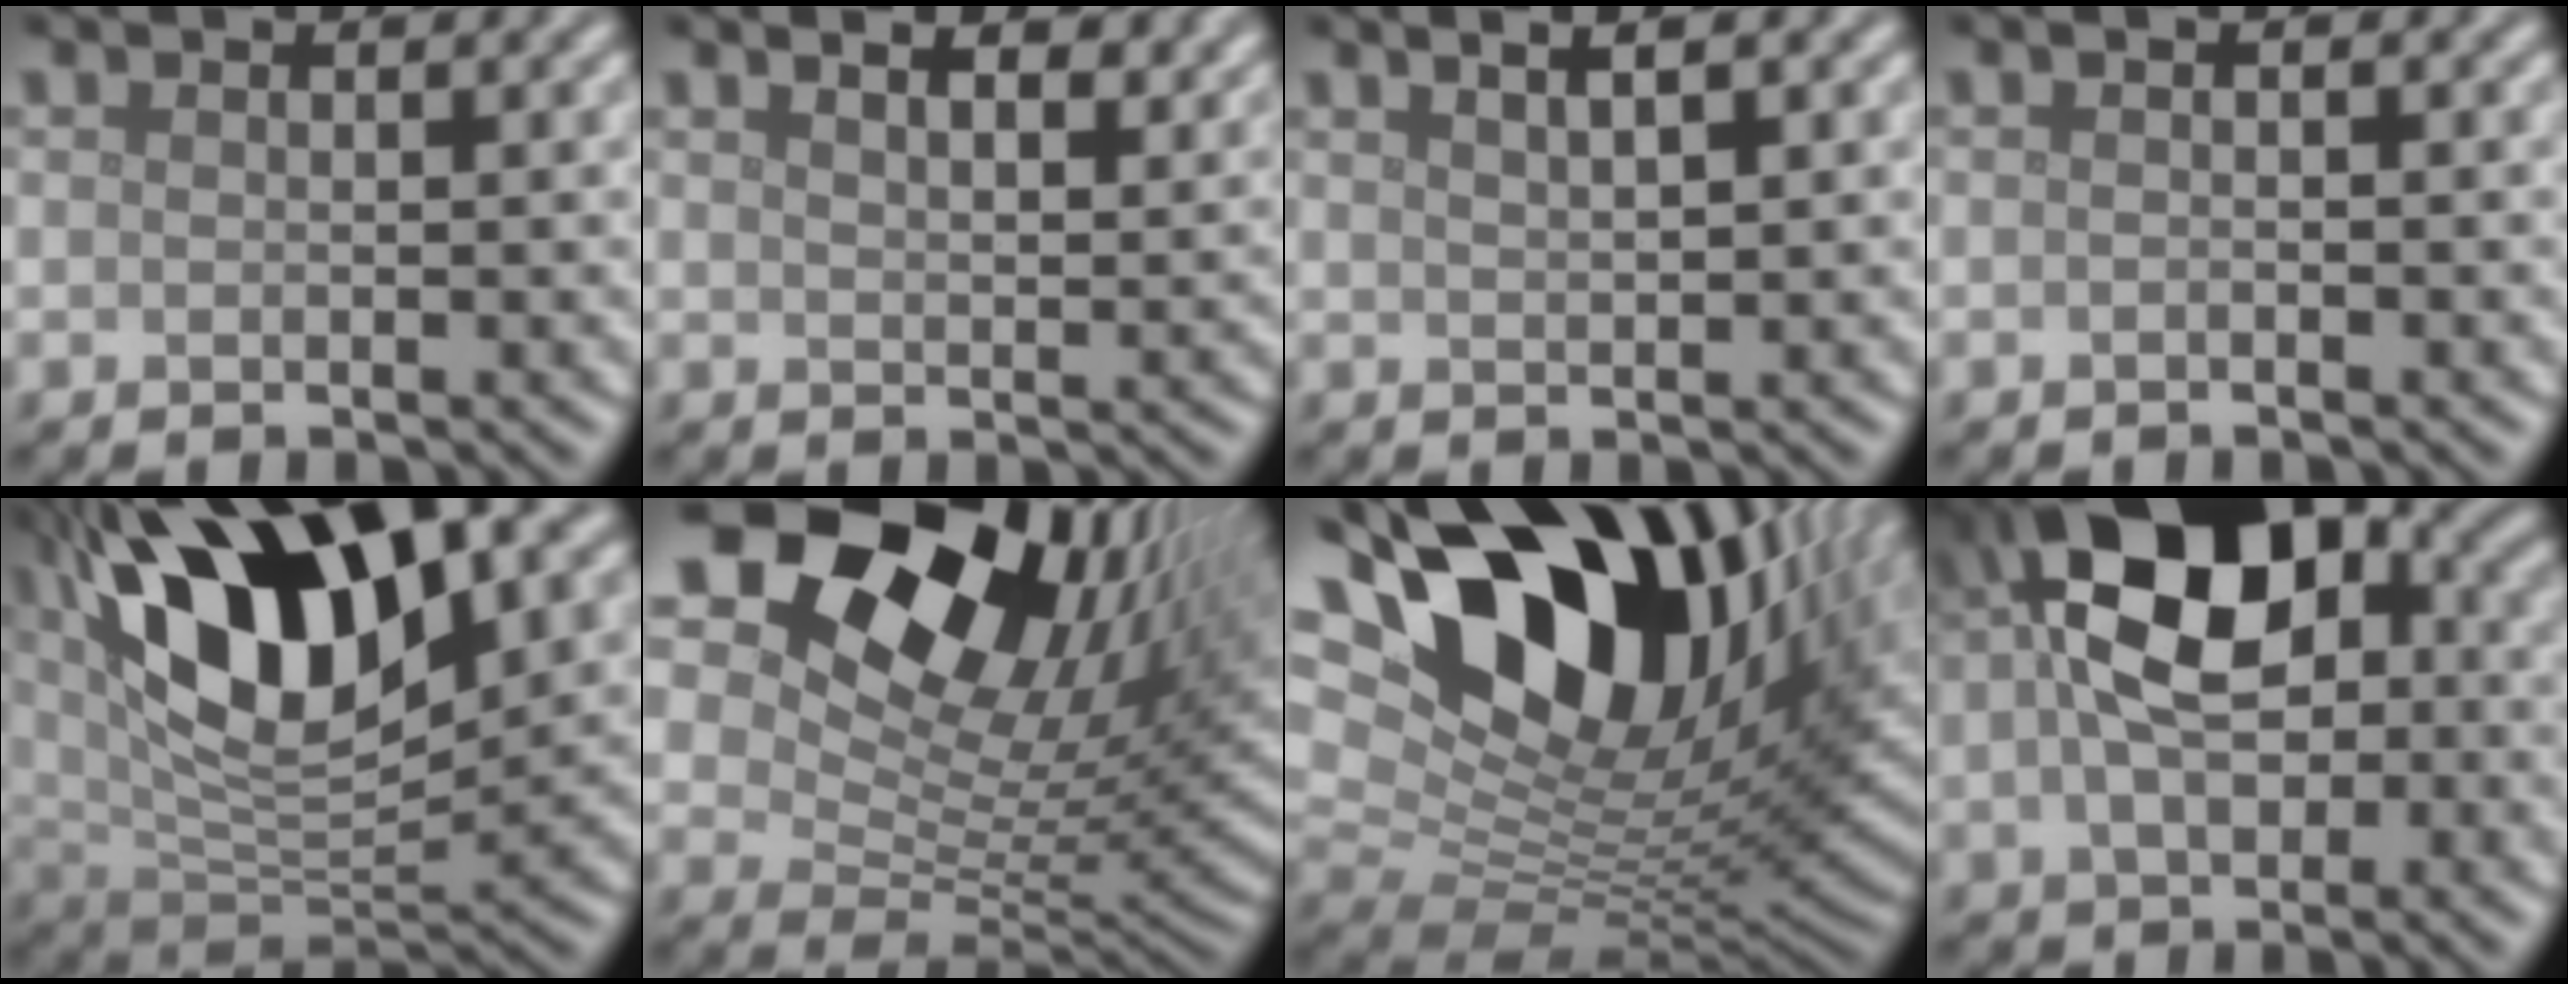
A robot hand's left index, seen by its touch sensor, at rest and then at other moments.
{"total": 6.6, "force": [4.8, 2.6, 3.7], "torque": [-0.025, 0.030, 0.033]}
{"total": 3.0, "force": [1.9, 1.1, 2.1], "torque": [-0.012, 0.012, 0.007]}
{"total": 0.6, "force": [-0.3, 0.1, 0.5], "torque": [-0.012, -0.001, -0.008]}
{"total": 15.5, "force": [5.9, 6.7, 12.7], "torque": [-0.226, 0.014, 0.098]}
{"total": 19.6, "force": [10.7, 11.9, 11.4], "torque": [-0.192, 0.053, 0.171]}
{"total": 19.8, "force": [8.7, 11.5, 13.5], "torque": [-0.225, 0.040, 0.140]}
{"total": 12.3, "force": [1.3, 7.1, 10.0], "torque": [-0.173, 0.024, 0.014]}